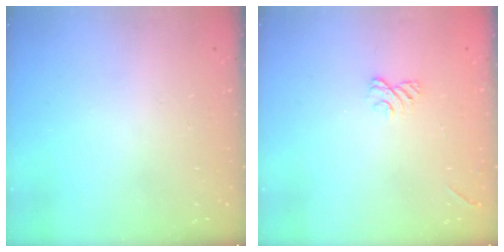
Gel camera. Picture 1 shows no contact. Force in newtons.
{"total": 6.0, "press": 5.9, "slide": 1.0}